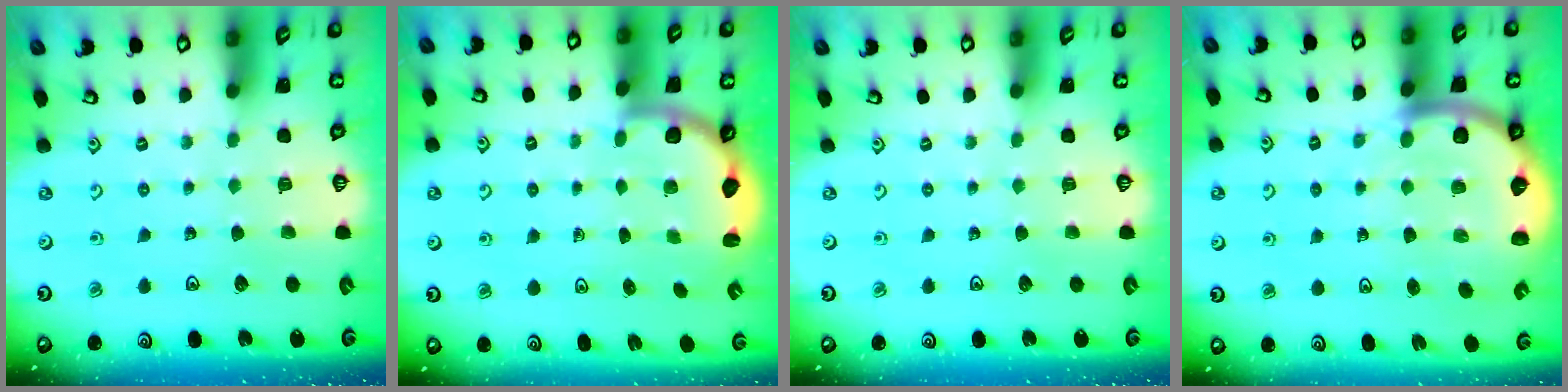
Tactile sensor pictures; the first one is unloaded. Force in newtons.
{"total": 3.4, "press": 2.7, "slide": 2.2}
{"total": 0.0}
{"total": 8.6, "press": 8.4, "slide": 1.7}